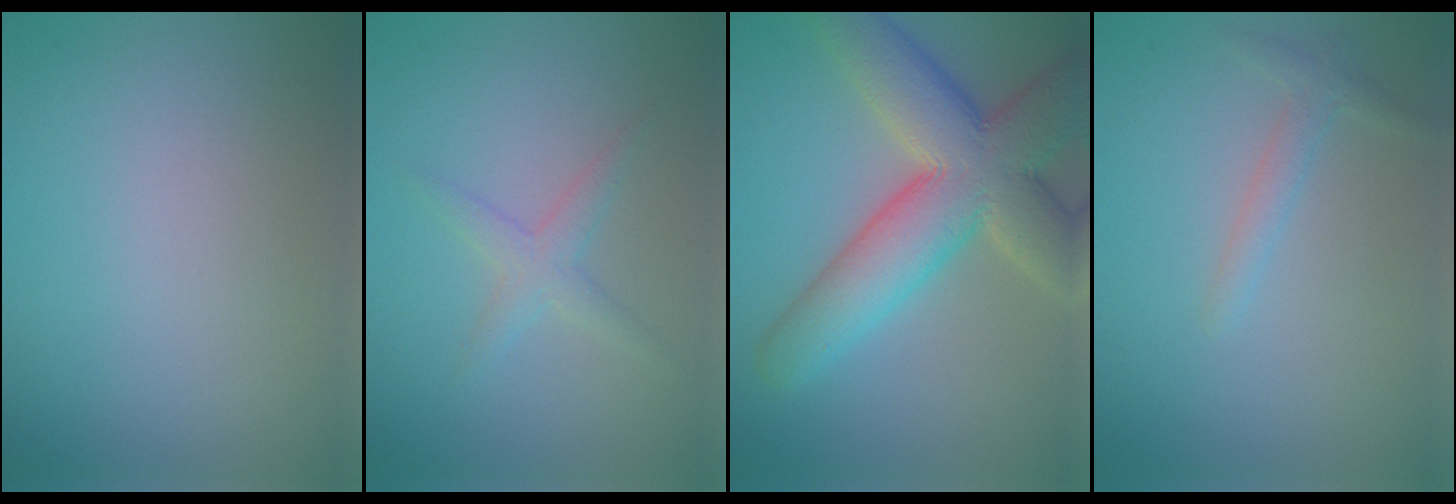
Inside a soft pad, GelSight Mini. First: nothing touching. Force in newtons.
{"total": 2.0, "press": 2.0, "slide": 0.1}
{"total": 11.0, "press": 10.9, "slide": 0.6}
{"total": 1.5, "press": 1.5, "slide": 0.1}